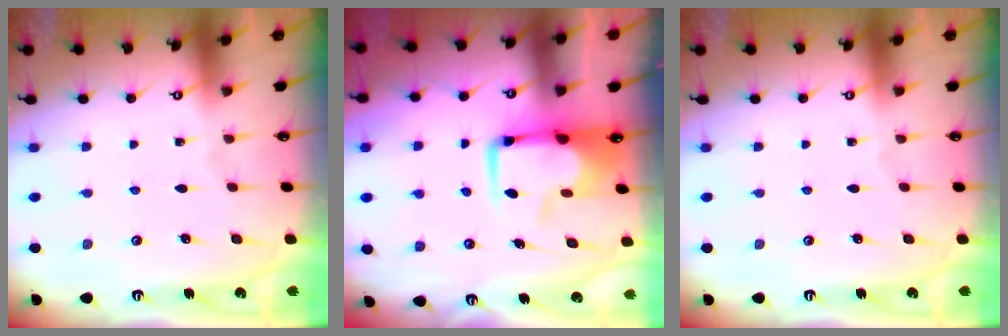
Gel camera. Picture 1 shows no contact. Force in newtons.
{"total": 7.6, "press": 7.4, "slide": 1.5}
{"total": 0.0}